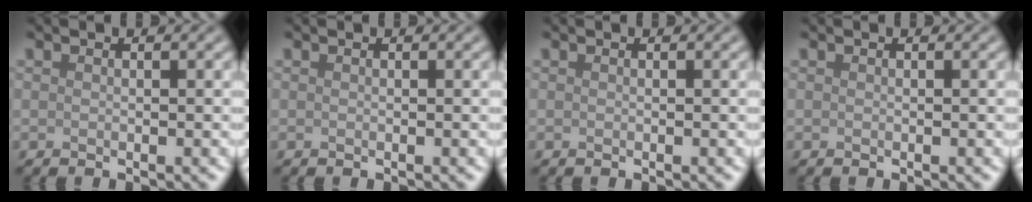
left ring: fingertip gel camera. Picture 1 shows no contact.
{"total": 0.0}
{"total": 0.0}
{"total": 0.0}